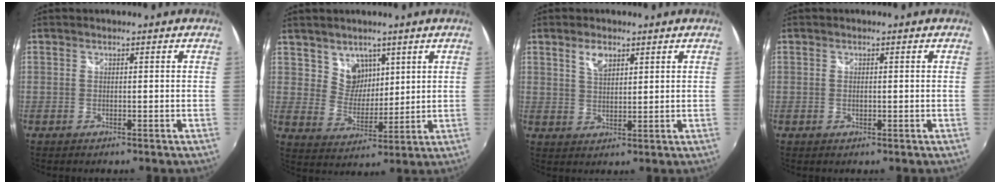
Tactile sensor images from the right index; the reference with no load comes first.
{"total": 6.4, "force": [3.9, 5.0, 1.2], "torque": [-0.010, 0.004, 0.077]}
{"total": 4.2, "force": [2.4, 2.2, 2.6], "torque": [-0.043, 0.005, 0.043]}
{"total": 0.7, "force": [-0.1, 0.5, 0.5], "torque": [-0.011, -0.001, -0.003]}